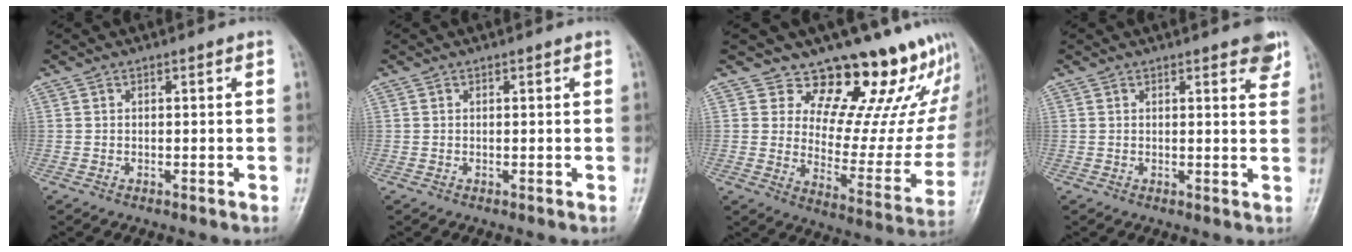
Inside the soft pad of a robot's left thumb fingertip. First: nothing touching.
{"total": 0.0}
{"total": 20.3, "force": [17.6, 7.4, 7.0], "torque": [-0.028, -0.149, 0.224]}
{"total": 4.7, "force": [3.1, 1.4, 3.2], "torque": [-0.021, -0.011, 0.033]}